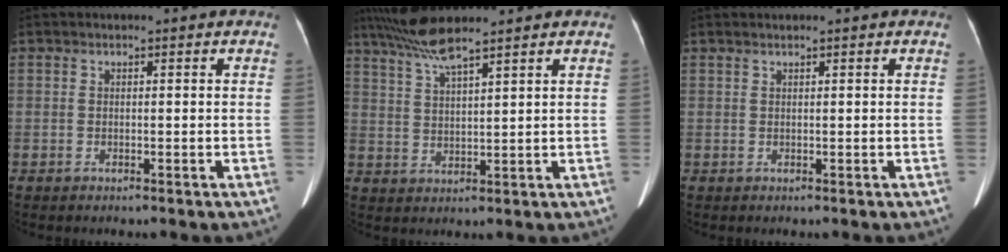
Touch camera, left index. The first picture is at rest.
{"total": 6.4, "force": [5.6, -0.4, 3.1], "torque": [-0.070, 0.010, 0.112]}
{"total": 0.7, "force": [0.6, -0.1, 0.3], "torque": [-0.011, 0.006, 0.017]}